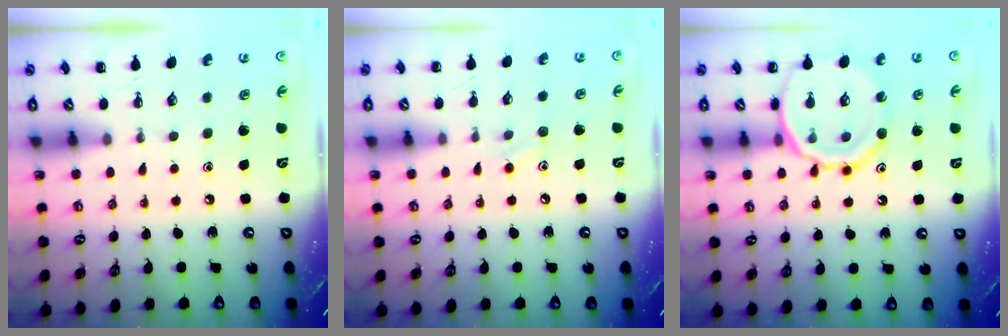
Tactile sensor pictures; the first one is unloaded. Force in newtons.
{"total": 5.5, "press": 5.3, "slide": 1.7}
{"total": 15.3, "press": 15.2, "slide": 2.1}